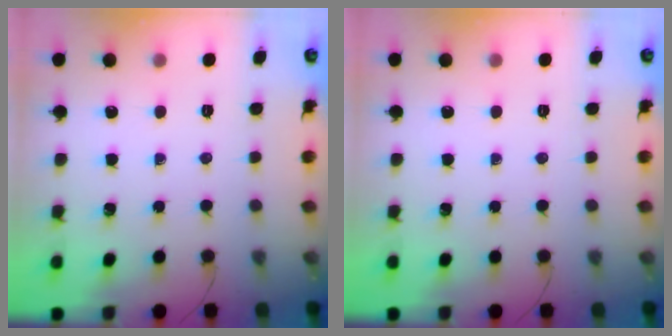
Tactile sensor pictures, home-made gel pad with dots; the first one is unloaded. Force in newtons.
{"total": 0.0}